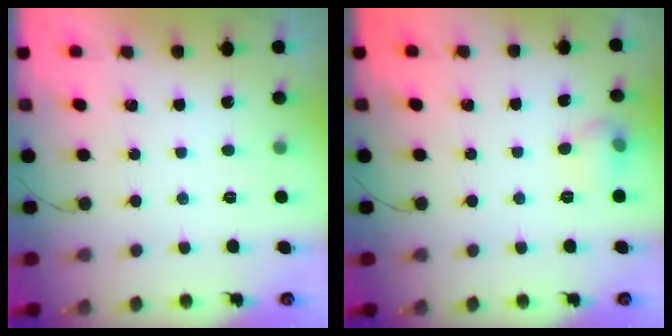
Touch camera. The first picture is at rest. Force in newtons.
{"total": 5.9, "press": 5.7, "slide": 1.6}